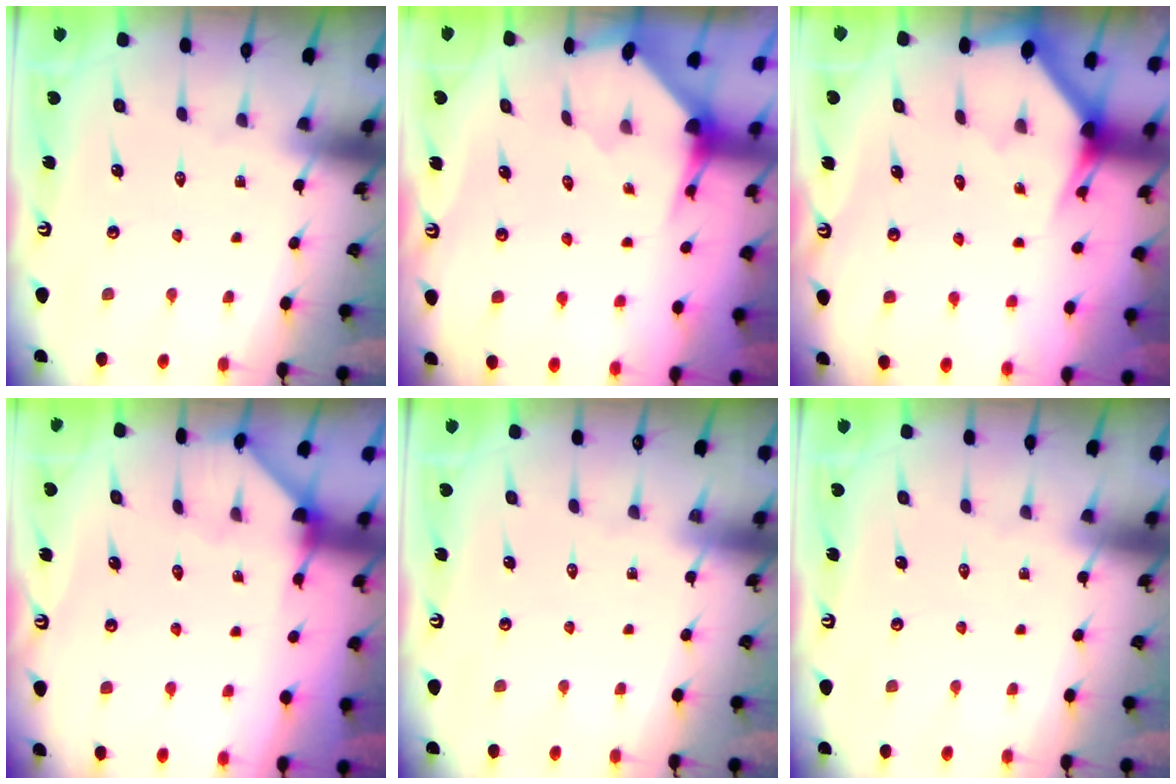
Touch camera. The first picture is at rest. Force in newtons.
{"total": 3.2, "press": 3.2, "slide": 0.3}
{"total": 2.9, "press": 2.9, "slide": 0.1}
{"total": 2.5, "press": 2.5, "slide": 0.2}
{"total": 0.0}
{"total": 0.0}